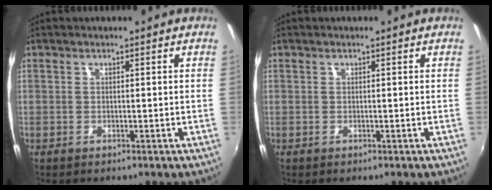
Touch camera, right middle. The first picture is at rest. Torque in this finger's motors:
{"motor_torque": [-0.08, -0.08, 0.00, 0.00]}